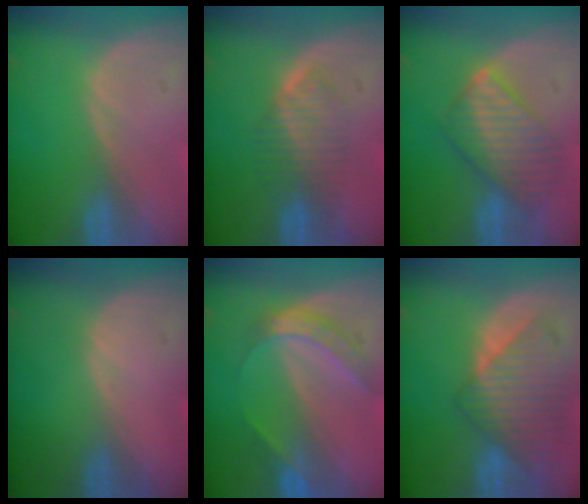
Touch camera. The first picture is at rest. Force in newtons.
{"total": 4.8, "press": 4.7, "slide": 1.0}
{"total": 7.4, "press": 7.4, "slide": 0.1}
{"total": 0.6, "press": 0.1, "slide": 0.6}
{"total": 6.2, "press": 5.3, "slide": 3.2}
{"total": 8.9, "press": 8.1, "slide": 3.8}